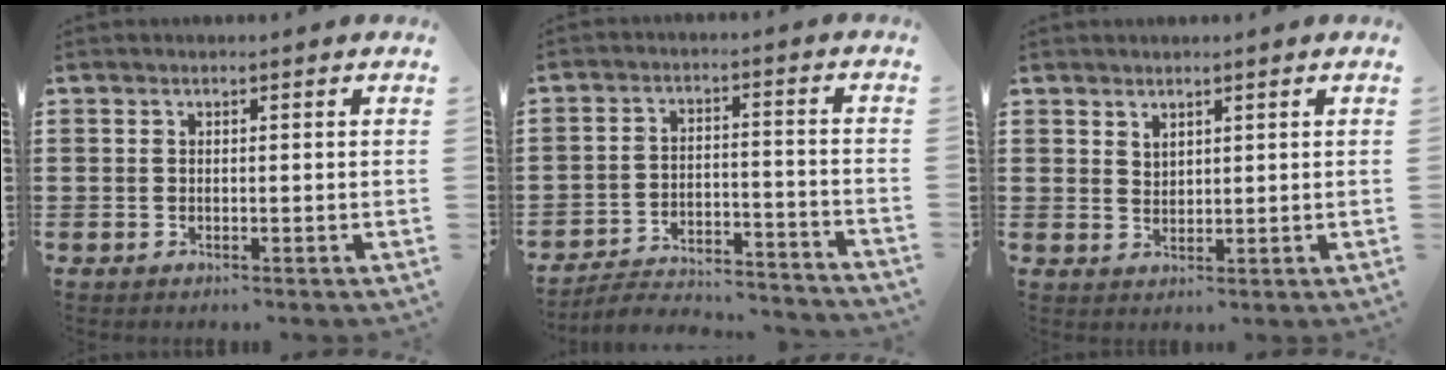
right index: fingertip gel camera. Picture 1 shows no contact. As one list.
[{"total": 4.2, "force": [-4.1, 0.7, 1.0], "torque": [-0.021, 0.001, -0.085]}, {"total": 2.0, "force": [1.8, 0.8, 0.0], "torque": [-0.003, 0.003, 0.036]}]